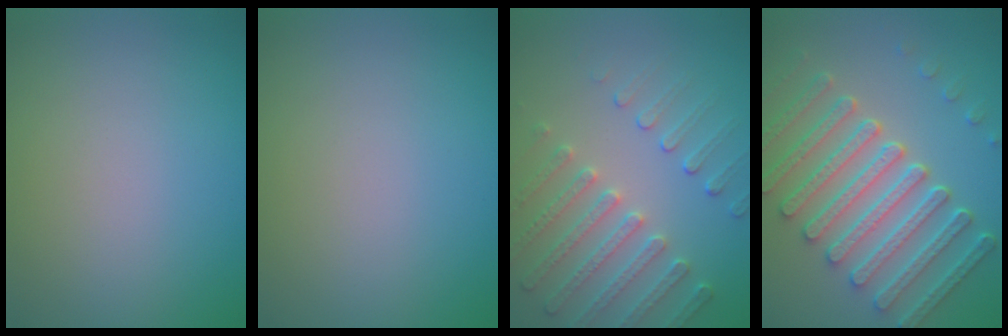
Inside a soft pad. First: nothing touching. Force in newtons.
{"total": 0.0}
{"total": 4.0, "press": 3.7, "slide": 1.6}
{"total": 7.9, "press": 6.2, "slide": 5.0}